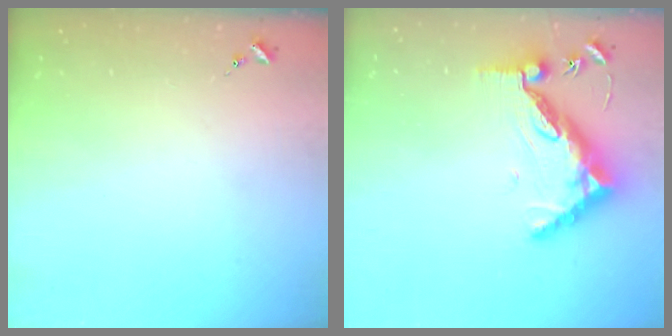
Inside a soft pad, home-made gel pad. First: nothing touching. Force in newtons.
{"total": 13.4, "press": 13.3, "slide": 1.4}